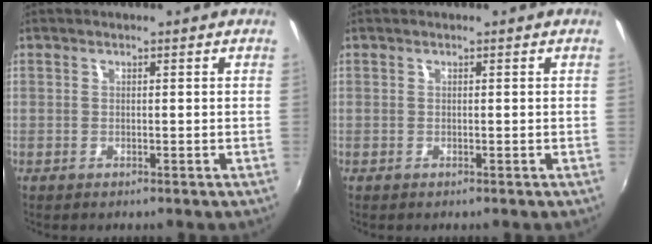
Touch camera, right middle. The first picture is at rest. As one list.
[{"total": 0.0}]